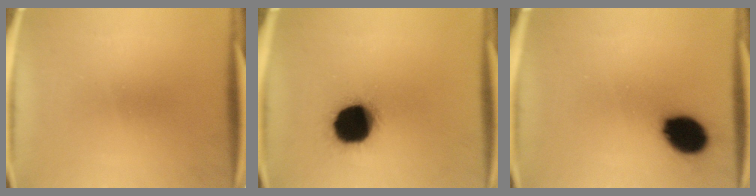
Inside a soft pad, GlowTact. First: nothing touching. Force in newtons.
{"total": 18.5}
{"total": 12.2}